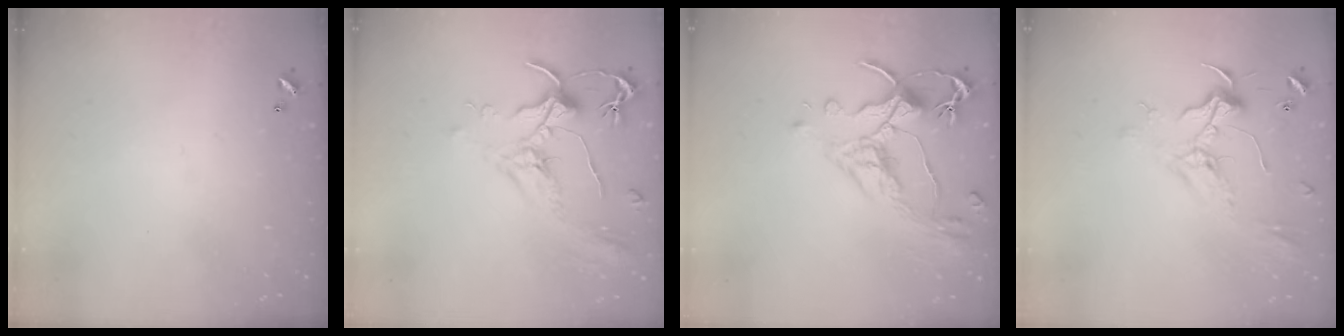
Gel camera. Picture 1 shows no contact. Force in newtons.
{"total": 2.0, "press": 1.8, "slide": 0.8}
{"total": 3.1, "press": 2.9, "slide": 1.3}
{"total": 2.4, "press": 2.3, "slide": 0.8}